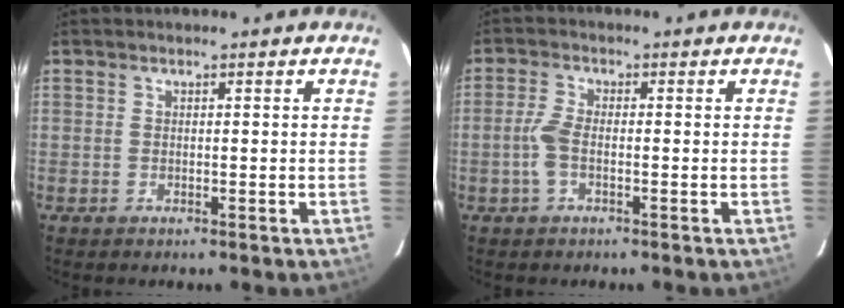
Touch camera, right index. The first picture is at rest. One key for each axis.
{"total": 3.5, "fx": -1.1, "fy": 1.2, "fz": 3.1, "tx": -0.077, "ty": 0.004, "tz": -0.023}